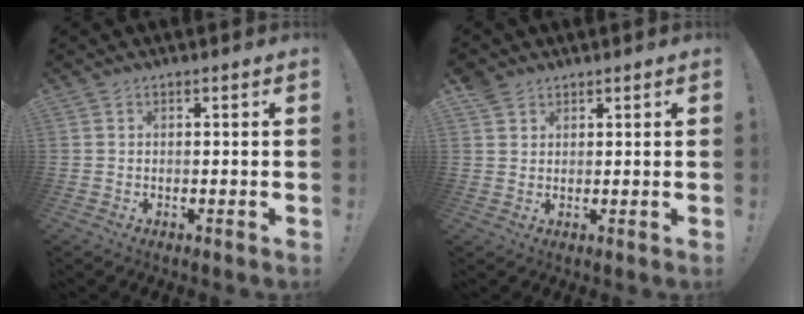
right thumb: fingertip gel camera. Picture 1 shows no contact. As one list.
[{"total": 3.0, "force": [2.3, 1.8, 0.7], "torque": [-0.006, -0.012, 0.042]}]